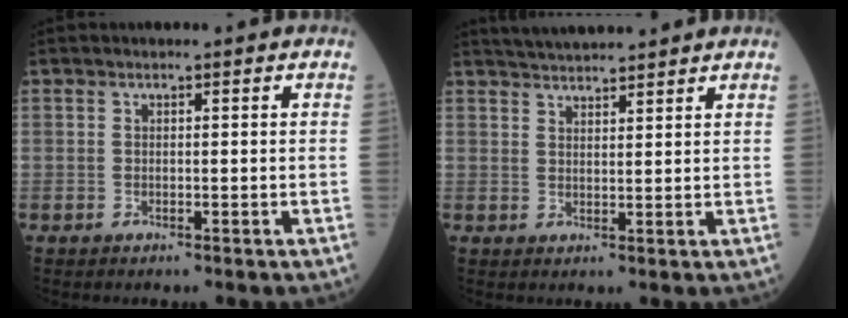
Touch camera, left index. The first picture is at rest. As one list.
[{"total": 6.5, "force": [6.2, 0.5, 2.1], "torque": [-0.039, 0.031, 0.099]}]